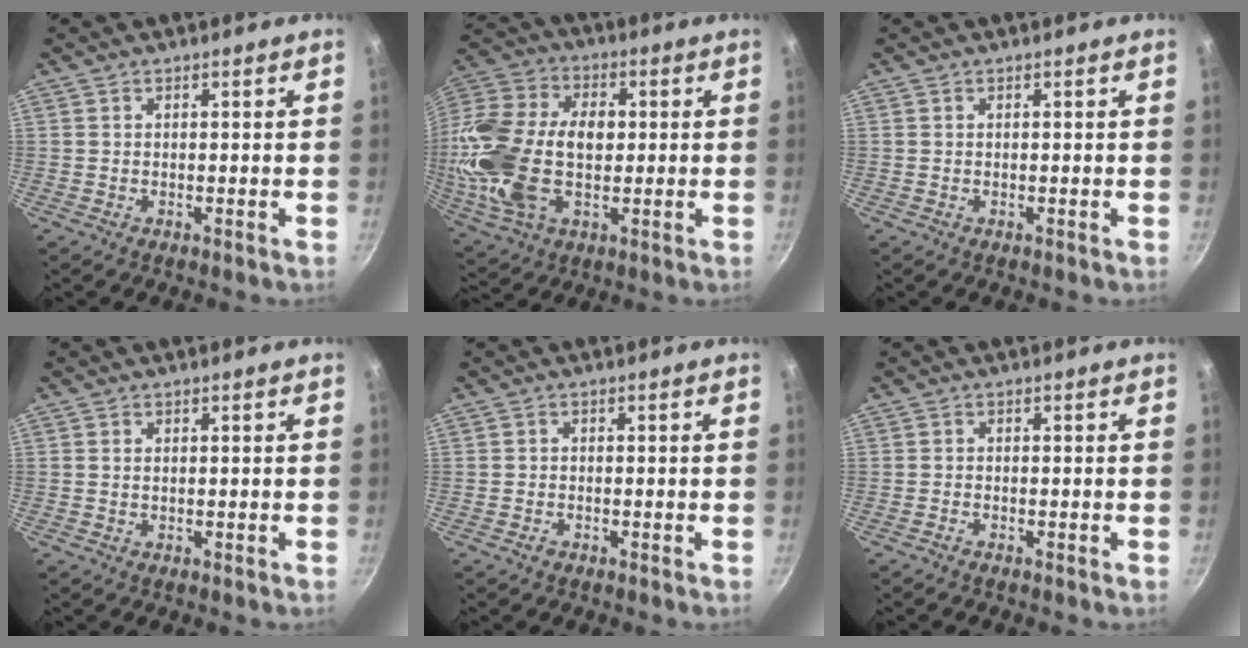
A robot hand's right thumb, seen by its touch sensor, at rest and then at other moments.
{"total": 22.2, "force": [-0.3, 14.0, 17.3], "torque": [-0.340, 0.023, -0.011]}
{"total": 0.0}
{"total": 0.6, "force": [0.2, 0.3, 0.5], "torque": [-0.009, 0.001, 0.003]}
{"total": 1.1, "force": [-0.7, 0.7, 0.3], "torque": [-0.008, 0.005, -0.015]}
{"total": 0.6, "force": [-0.5, 0.1, 0.2], "torque": [-0.011, 0.003, -0.015]}